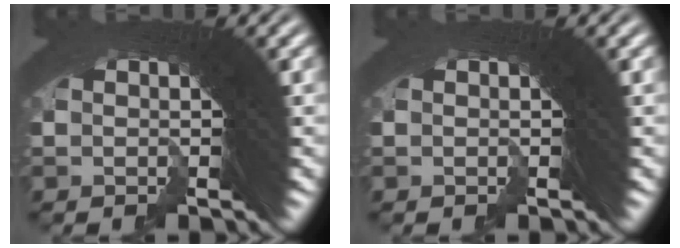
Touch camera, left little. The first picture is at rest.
{"total": 0.0}